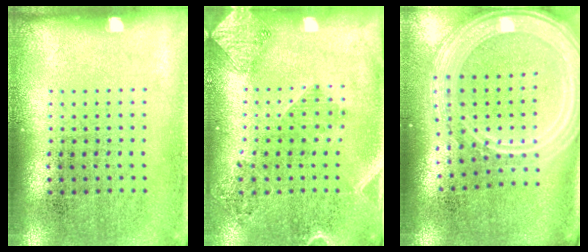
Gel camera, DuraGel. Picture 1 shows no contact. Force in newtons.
{"total": 1.9, "press": 1.6, "slide": 0.9}
{"total": 3.3, "press": 2.6, "slide": 2.0}